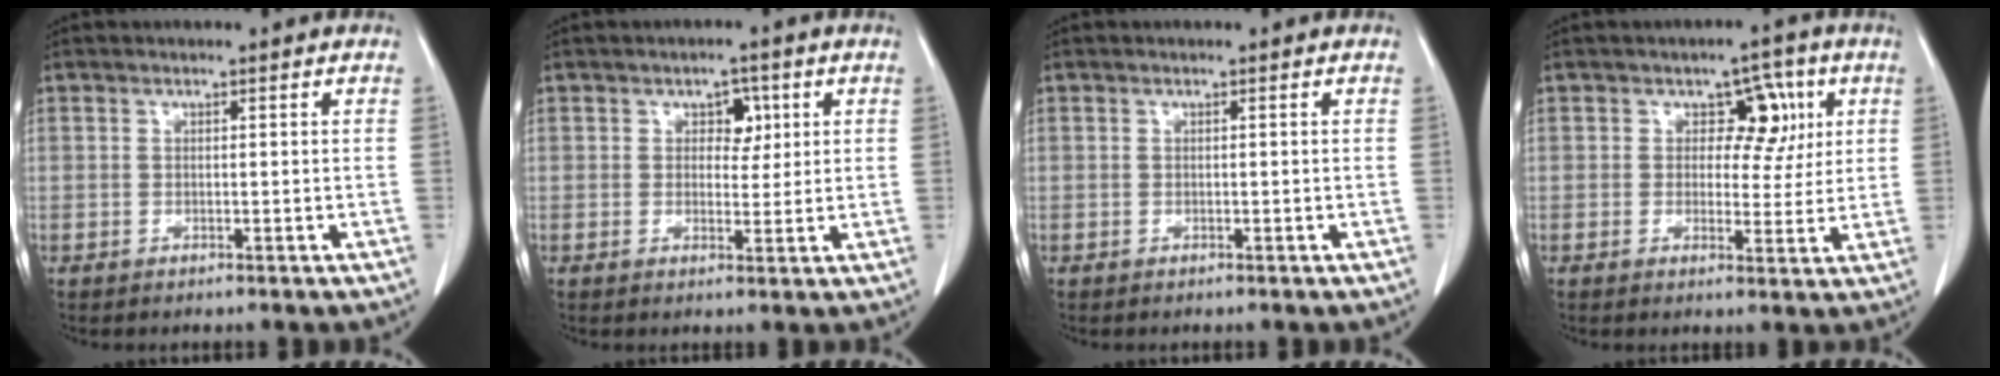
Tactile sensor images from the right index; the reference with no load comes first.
{"total": 3.4, "force": [1.2, 2.2, 2.2], "torque": [-0.024, 0.007, 0.017]}
{"total": 0.0}
{"total": 6.7, "force": [2.1, 4.5, 4.4], "torque": [-0.033, 0.016, 0.027]}